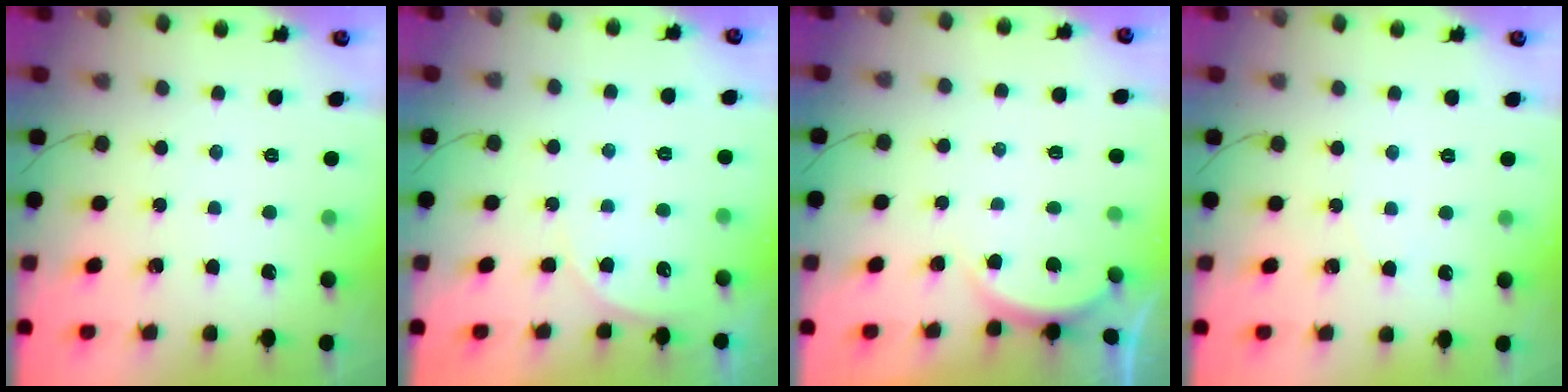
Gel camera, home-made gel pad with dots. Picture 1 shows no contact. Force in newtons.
{"total": 4.4, "press": 4.4, "slide": 0.4}
{"total": 2.8, "press": 2.8, "slide": 0.4}
{"total": 3.9, "press": 3.3, "slide": 2.2}